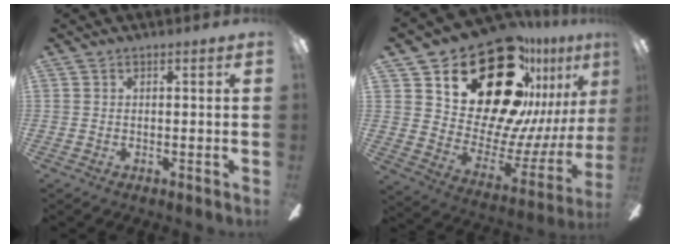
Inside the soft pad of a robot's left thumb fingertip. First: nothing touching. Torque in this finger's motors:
{"motor_torque": [1.79, 2.53, 1.40, -1.37, 0.09]}